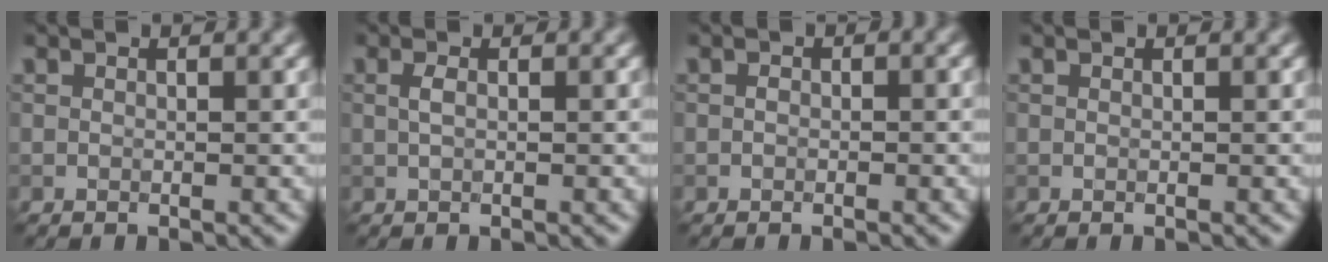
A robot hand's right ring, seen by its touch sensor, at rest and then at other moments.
{"total": 0.9, "force": [0.2, 0.2, 0.8], "torque": [-0.018, 0.002, 0.004]}
{"total": 0.6, "force": [-0.3, 0.3, 0.4], "torque": [-0.006, 0.001, -0.005]}
{"total": 0.0}